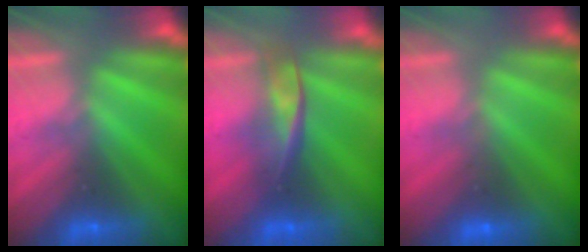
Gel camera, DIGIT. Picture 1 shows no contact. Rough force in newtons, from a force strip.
{"total": 2.3}
{"total": 2.7}